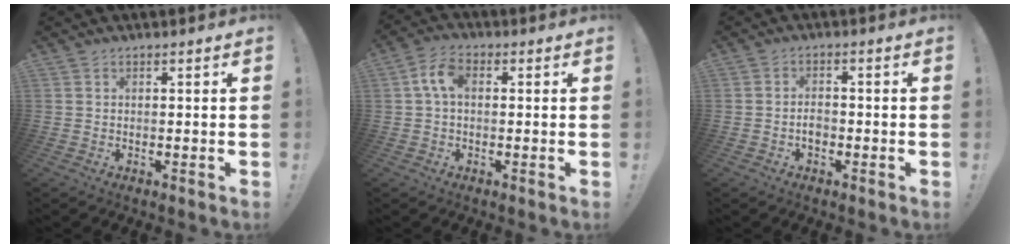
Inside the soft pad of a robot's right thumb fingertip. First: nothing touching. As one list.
[{"total": 6.5, "force": [0.9, 3.8, 5.2], "torque": [-0.107, 0.015, 0.020]}, {"total": 2.9, "force": [-1.1, 1.9, 1.8], "torque": [-0.027, 0.008, -0.019]}]